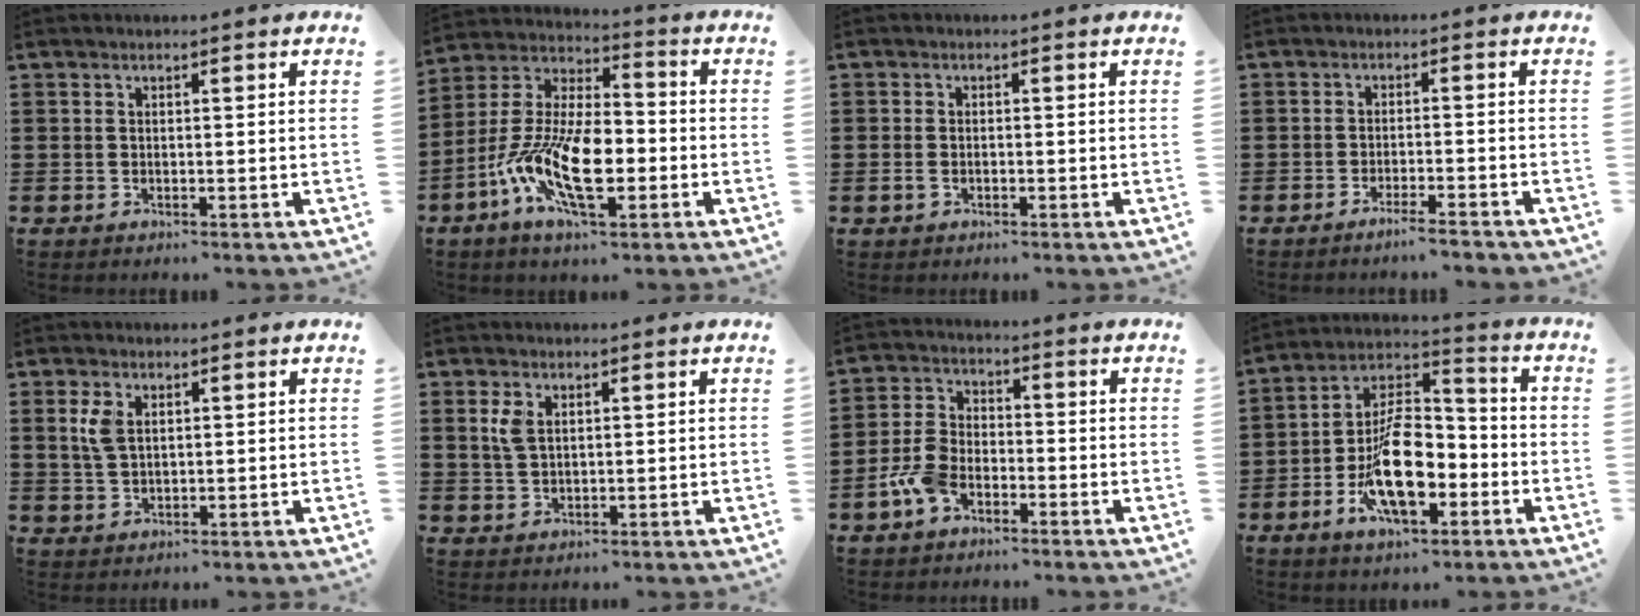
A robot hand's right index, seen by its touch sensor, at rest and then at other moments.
{"total": 13.5, "force": [-4.9, 5.8, 11.1], "torque": [-0.259, -0.008, -0.097]}
{"total": 1.3, "force": [-0.4, 0.8, 0.9], "torque": [-0.026, -0.001, -0.011]}
{"total": 2.8, "force": [-2.4, -0.1, 1.4], "torque": [-0.022, 0.001, -0.046]}
{"total": 3.5, "force": [1.3, 1.9, 2.6], "torque": [-0.057, 0.007, 0.024]}
{"total": 2.9, "force": [1.2, 1.6, 2.1], "torque": [-0.048, 0.006, 0.021]}
{"total": 5.9, "force": [-3.2, 3.4, 3.6], "torque": [-0.098, 0.006, -0.067]}
{"total": 13.0, "force": [-4.8, 6.5, 10.2], "torque": [-0.200, 0.006, -0.086]}